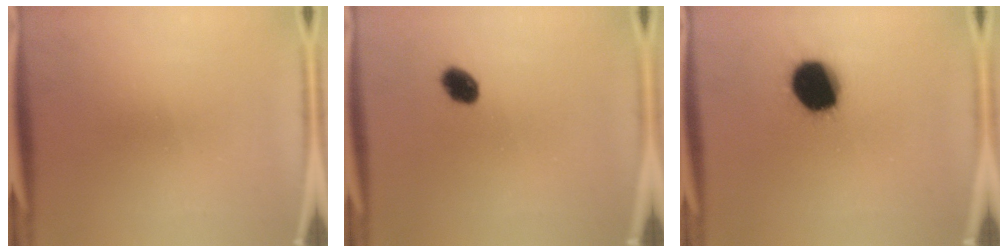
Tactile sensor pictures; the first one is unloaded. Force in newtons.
{"total": 4.3}
{"total": 15.7}